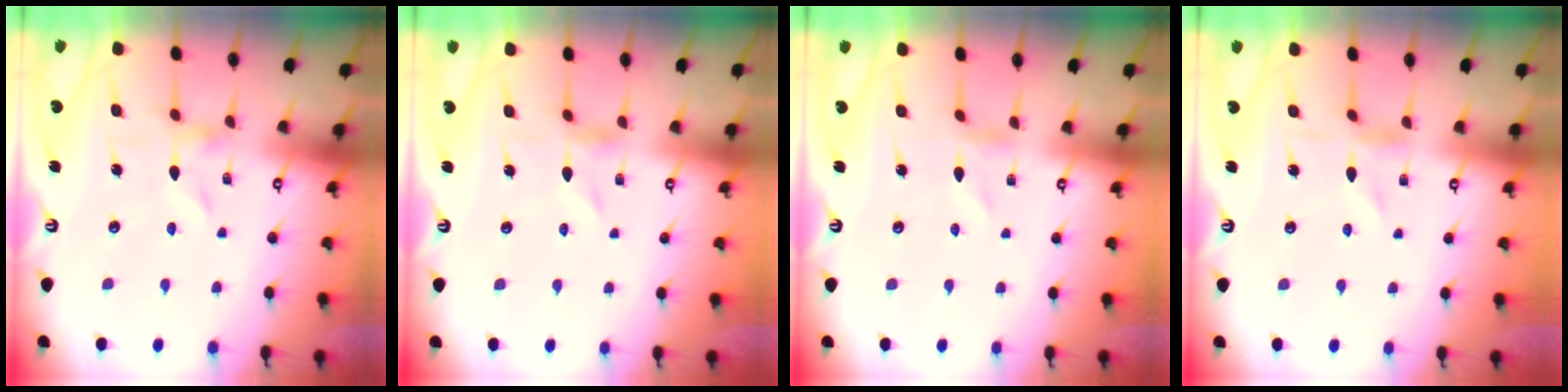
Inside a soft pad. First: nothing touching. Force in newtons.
{"total": 1.0, "press": 1.0, "slide": 0.3}
{"total": 1.2, "press": 1.2, "slide": 0.2}
{"total": 0.0}